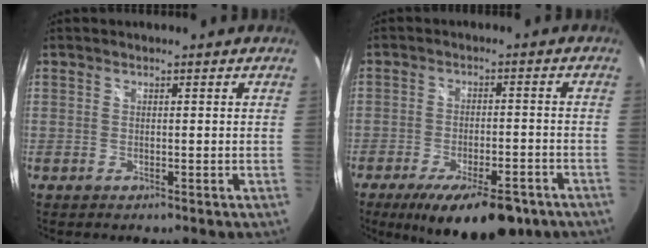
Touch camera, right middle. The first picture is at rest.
{"total": 15.4, "force": [-10.6, 5.5, 9.8], "torque": [-0.171, -0.027, -0.150]}